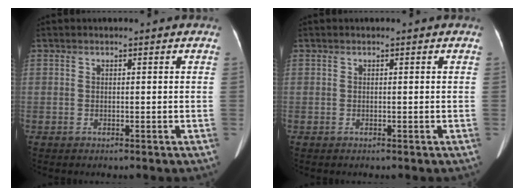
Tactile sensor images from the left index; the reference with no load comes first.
{"total": 0.0}